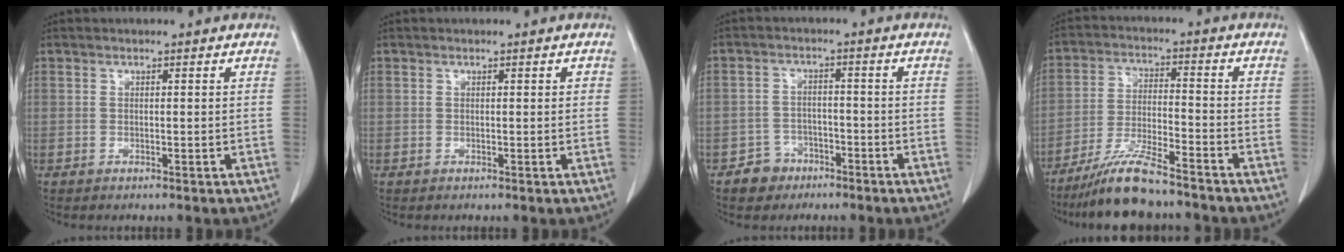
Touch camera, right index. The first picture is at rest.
{"total": 0.7, "force": [0.2, 0.3, 0.6], "torque": [-0.006, 0.002, 0.002]}
{"total": 4.3, "force": [-2.7, 3.4, 0.1], "torque": [0.005, 0.016, -0.042]}
{"total": 10.1, "force": [-8.5, 0.9, 5.4], "torque": [-0.101, -0.021, -0.155]}